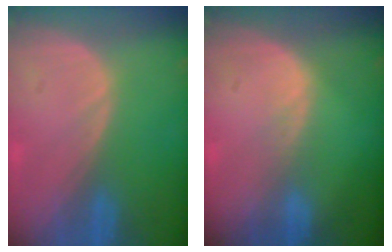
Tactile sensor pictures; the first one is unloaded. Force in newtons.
{"total": 1.3, "press": 1.3, "slide": 0.1}